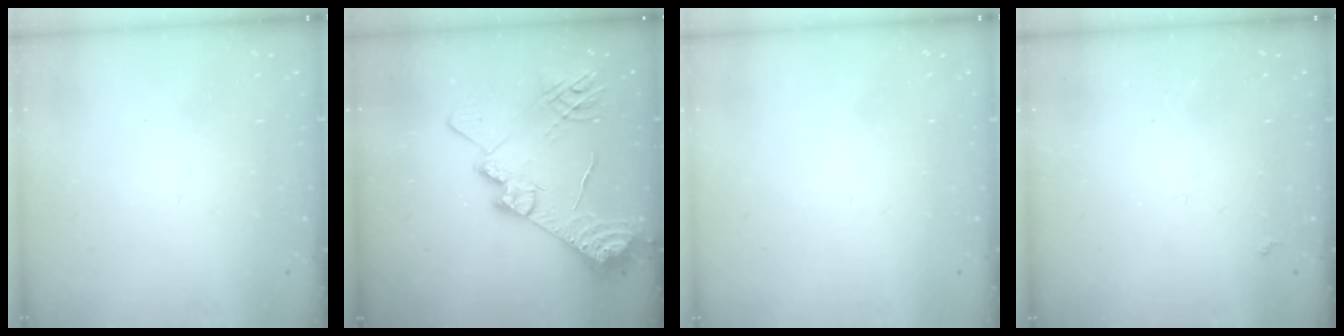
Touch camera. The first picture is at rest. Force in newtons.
{"total": 20.1, "press": 20.0, "slide": 1.4}
{"total": 0.0}
{"total": 4.6, "press": 4.5, "slide": 0.6}